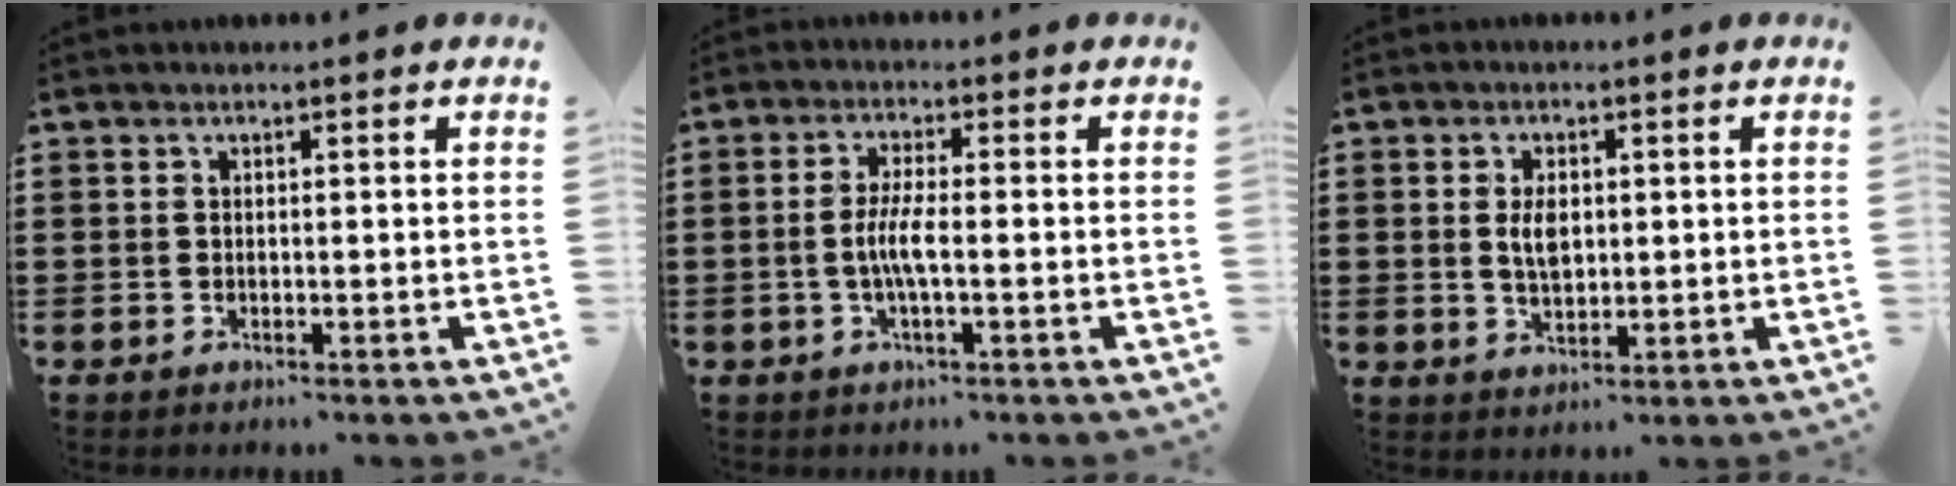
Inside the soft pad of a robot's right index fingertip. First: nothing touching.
{"total": 4.2, "force": [-1.0, 0.4, 4.1], "torque": [-0.086, -0.008, -0.025]}
{"total": 4.1, "force": [0.5, 2.3, 3.4], "torque": [-0.062, 0.006, 0.006]}